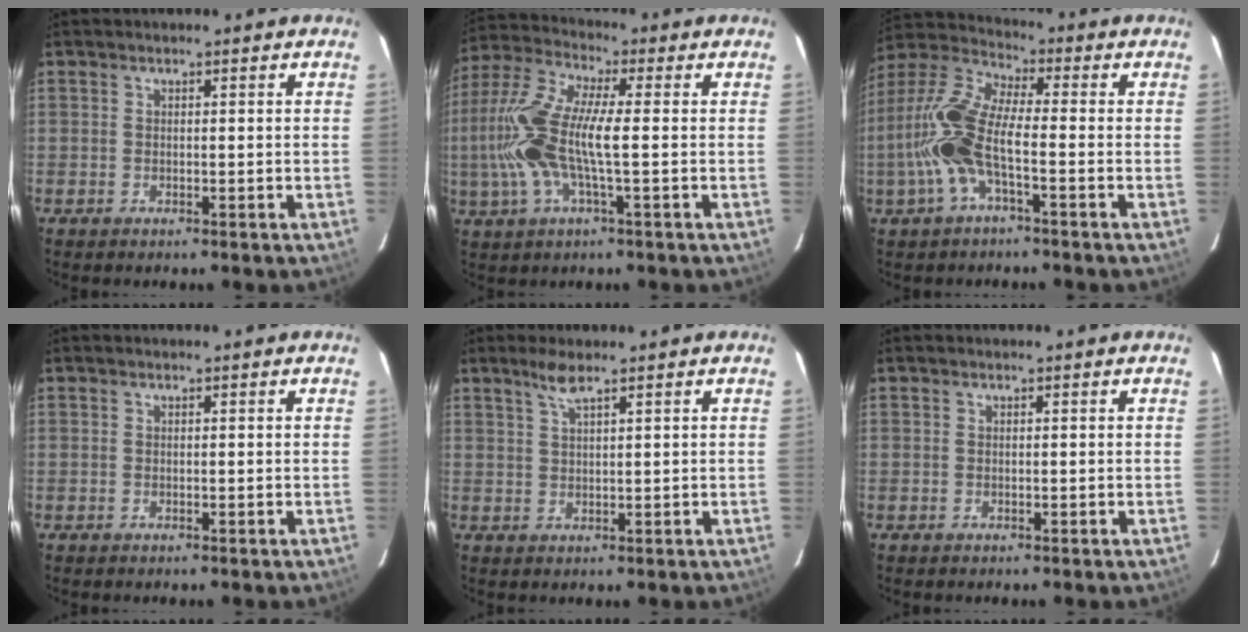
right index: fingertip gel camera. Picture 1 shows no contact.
{"total": 15.4, "force": [-1.2, 3.4, 15.0], "torque": [-0.304, 0.003, -0.030]}
{"total": 13.2, "force": [-3.2, 3.9, 12.1], "torque": [-0.267, 0.005, -0.068]}
{"total": 0.0}
{"total": 2.9, "force": [2.1, 0.1, 2.0], "torque": [-0.041, 0.004, 0.043]}
{"total": 0.0}